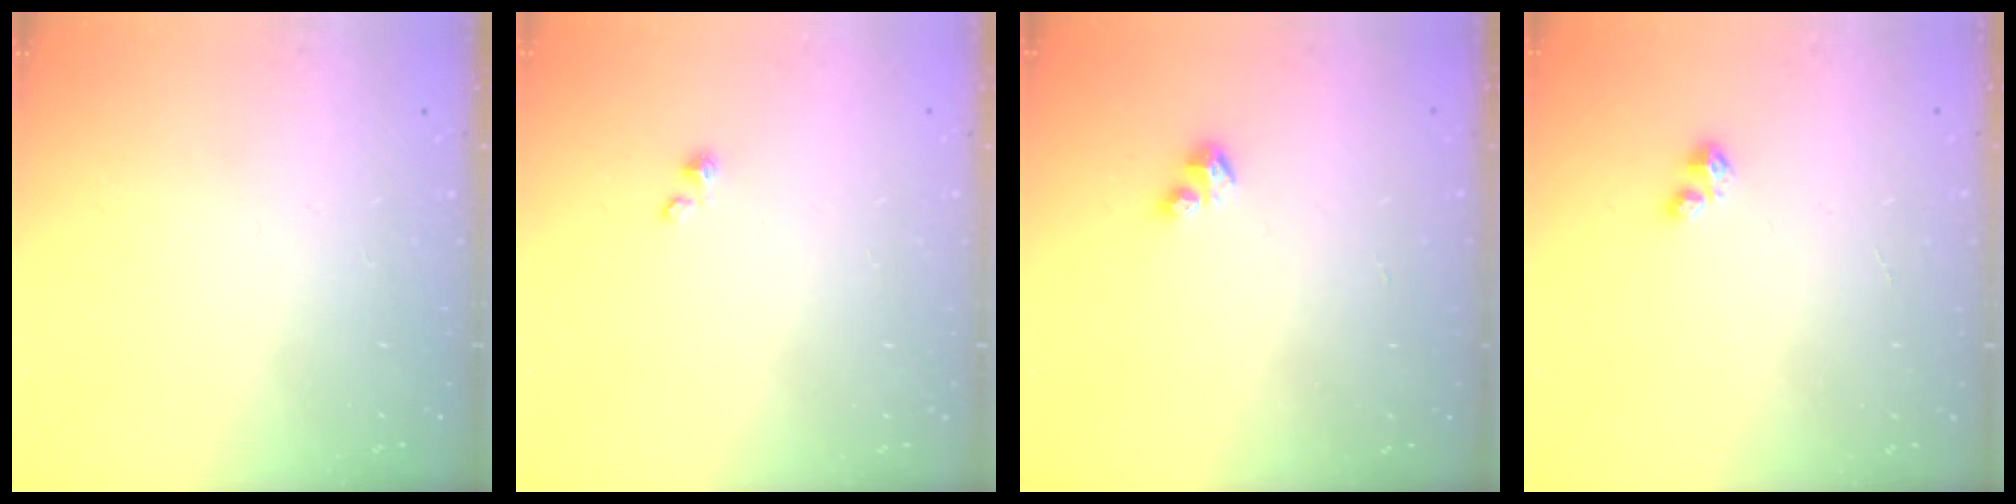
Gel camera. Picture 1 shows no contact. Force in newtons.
{"total": 1.5, "press": 1.5, "slide": 0.0}
{"total": 2.9, "press": 2.8, "slide": 0.6}
{"total": 2.7, "press": 2.7, "slide": 0.4}